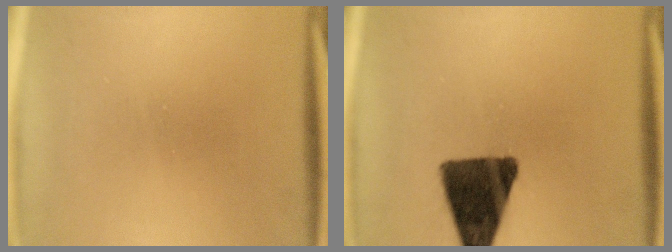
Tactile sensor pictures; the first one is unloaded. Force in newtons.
{"total": 13.4}